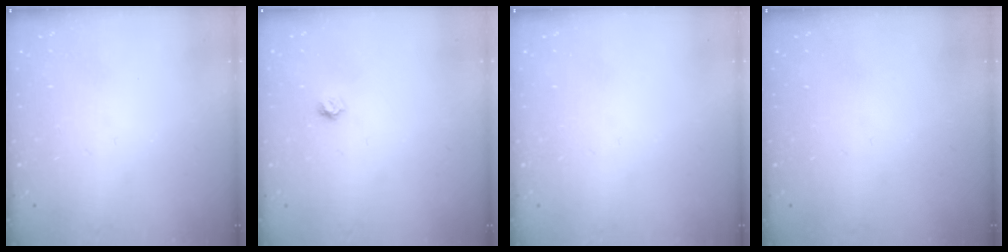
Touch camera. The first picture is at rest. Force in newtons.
{"total": 3.7, "press": 3.6, "slide": 0.2}
{"total": 0.0}
{"total": 0.0}